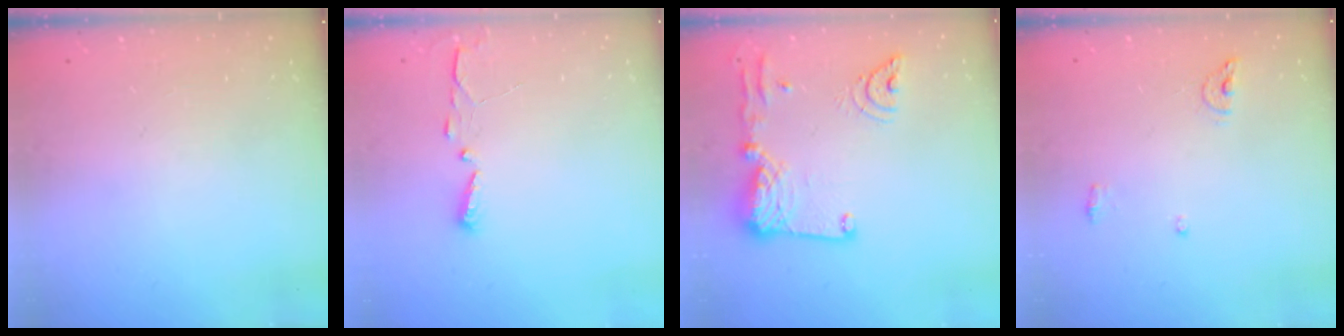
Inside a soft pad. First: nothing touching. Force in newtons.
{"total": 3.1, "press": 3.1, "slide": 0.3}
{"total": 17.2, "press": 17.1, "slide": 2.2}
{"total": 6.1, "press": 5.9, "slide": 1.4}